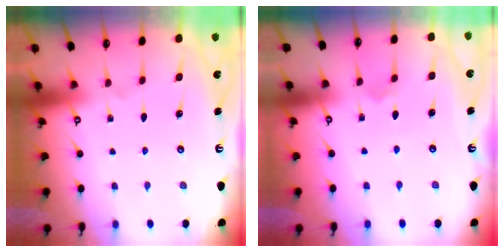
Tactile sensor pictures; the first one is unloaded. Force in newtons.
{"total": 2.7, "press": 2.6, "slide": 0.7}